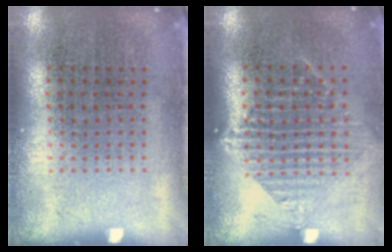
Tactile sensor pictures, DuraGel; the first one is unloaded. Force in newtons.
{"total": 1.4, "press": 1.2, "slide": 0.7}